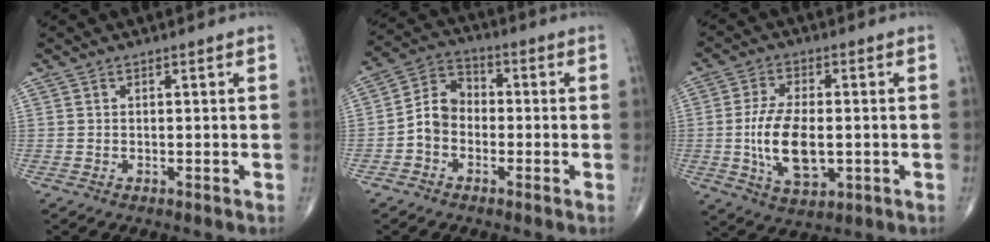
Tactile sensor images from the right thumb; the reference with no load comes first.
{"total": 7.5, "force": [-1.7, 5.9, 4.2], "torque": [-0.061, 0.034, -0.047]}
{"total": 12.1, "force": [-1.3, 6.1, 10.3], "torque": [-0.191, -0.005, -0.018]}